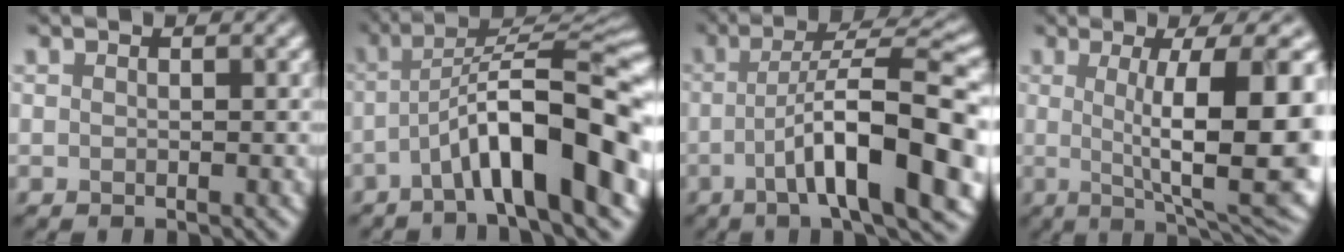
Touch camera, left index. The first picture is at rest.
{"total": 10.9, "force": [-4.3, 2.2, 9.8], "torque": [-0.152, 0.021, -0.058]}
{"total": 11.9, "force": [-3.1, 2.5, 11.2], "torque": [-0.163, 0.011, -0.033]}
{"total": 12.4, "force": [0.0, 2.5, 12.1], "torque": [-0.162, 0.006, 0.019]}